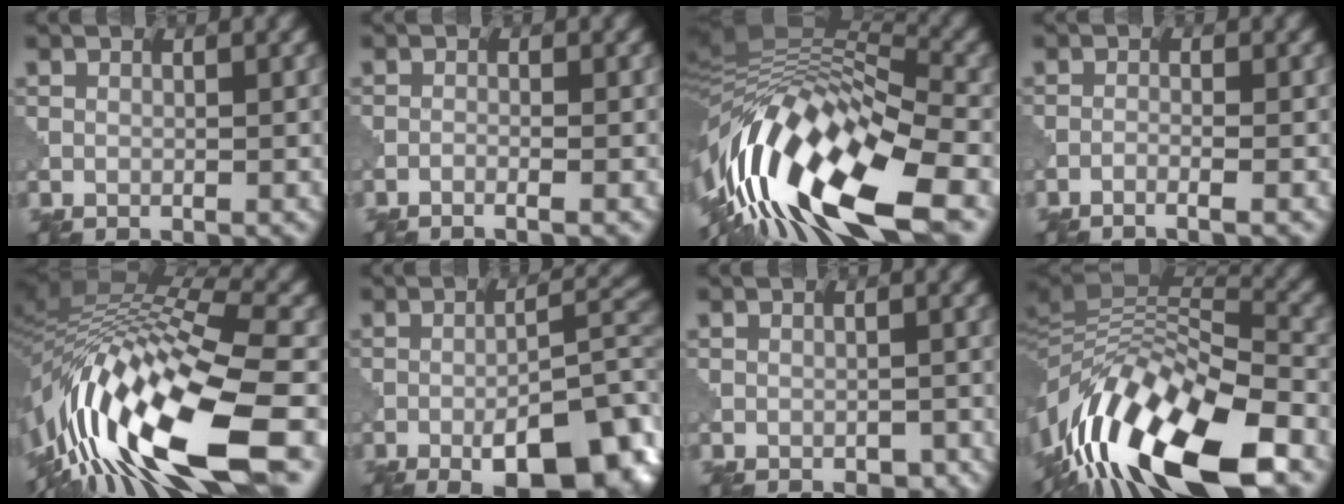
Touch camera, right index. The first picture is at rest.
{"total": 1.1, "force": [-0.8, 0.0, 0.7], "torque": [-0.014, 0.000, -0.024]}
{"total": 16.6, "force": [-6.5, 6.1, 14.0], "torque": [-0.252, 0.014, -0.129]}
{"total": 1.5, "force": [-1.1, 0.1, 1.0], "torque": [-0.015, 0.000, -0.032]}
{"total": 15.1, "force": [-6.7, 4.6, 12.7], "torque": [-0.236, 0.022, -0.121]}
{"total": 11.2, "force": [-5.2, 4.0, 9.1], "torque": [-0.116, 0.010, -0.071]}
{"total": 1.1, "force": [-0.6, 0.7, 0.6], "torque": [-0.012, -0.006, -0.008]}
{"total": 14.8, "force": [-8.3, 5.0, 11.3], "torque": [-0.211, 0.021, -0.152]}